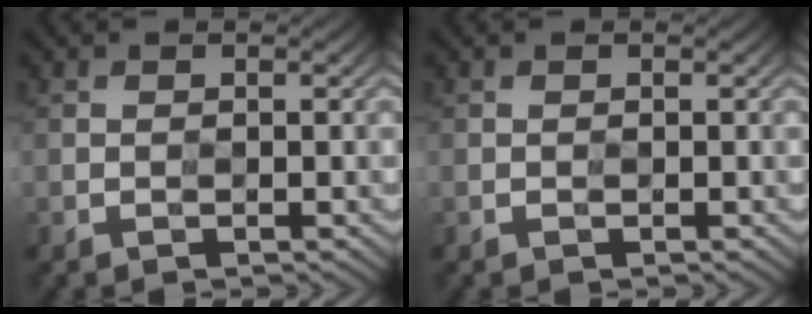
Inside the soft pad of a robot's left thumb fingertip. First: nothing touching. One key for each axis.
{"total": 0.0}